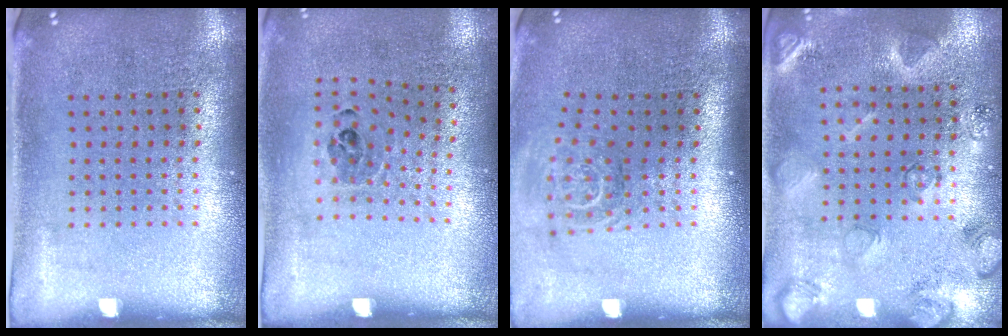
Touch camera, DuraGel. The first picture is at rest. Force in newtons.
{"total": 0.9, "press": 0.8, "slide": 0.6}
{"total": 1.7, "press": 1.2, "slide": 1.2}
{"total": 2.3, "press": 2.2, "slide": 0.4}